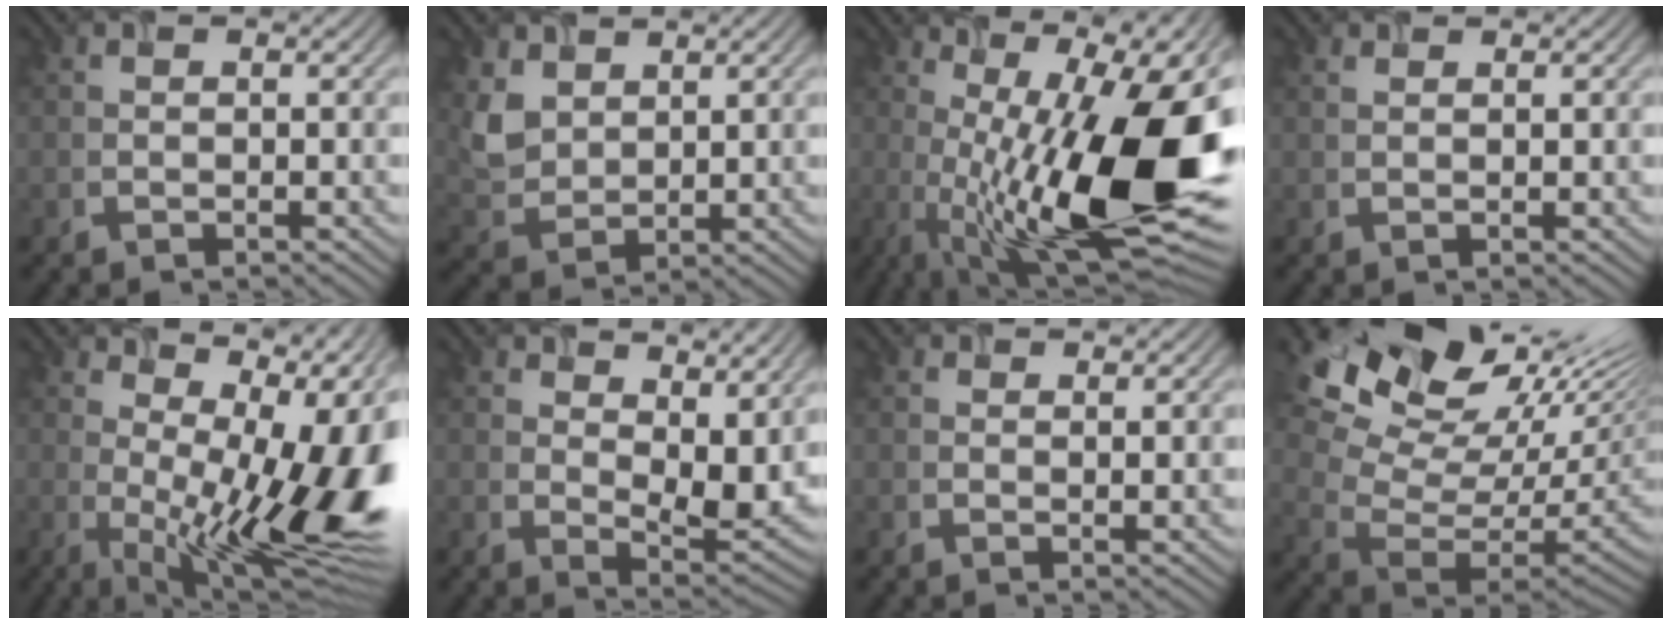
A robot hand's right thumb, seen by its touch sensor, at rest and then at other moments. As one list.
[{"total": 4.4, "force": [2.8, 3.1, 1.6], "torque": [-0.059, -0.011, 0.071]}, {"total": 19.5, "force": [-0.7, 6.7, 18.4], "torque": [-0.272, -0.003, -0.003]}, {"total": 0.9, "force": [0.8, 0.1, 0.4], "torque": [-0.012, -0.002, 0.019]}, {"total": 17.1, "force": [1.6, 6.6, 15.7], "torque": [-0.193, 0.006, 0.040]}, {"total": 8.3, "force": [3.8, 4.0, 6.2], "torque": [-0.106, -0.017, 0.078]}, {"total": 0.7, "force": [0.6, 0.1, 0.3], "torque": [-0.005, -0.004, 0.017]}, {"total": 16.3, "force": [10.4, 8.0, 9.7], "torque": [-0.199, 0.001, 0.197]}]